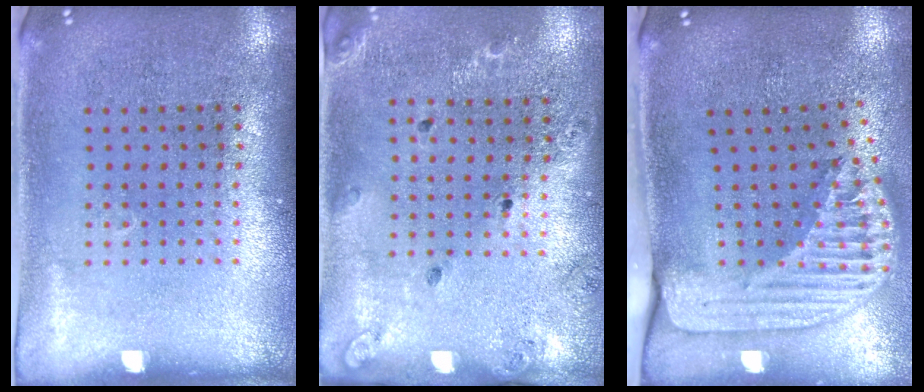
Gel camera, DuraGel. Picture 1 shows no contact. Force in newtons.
{"total": 1.3, "press": 1.2, "slide": 0.4}
{"total": 2.6, "press": 1.9, "slide": 1.8}